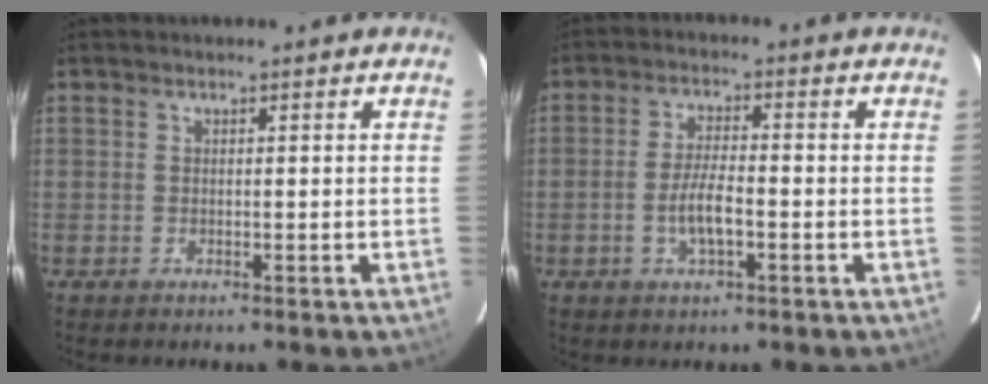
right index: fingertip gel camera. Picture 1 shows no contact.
{"total": 5.6, "force": [-1.9, 1.4, 5.1], "torque": [-0.102, 0.000, -0.036]}